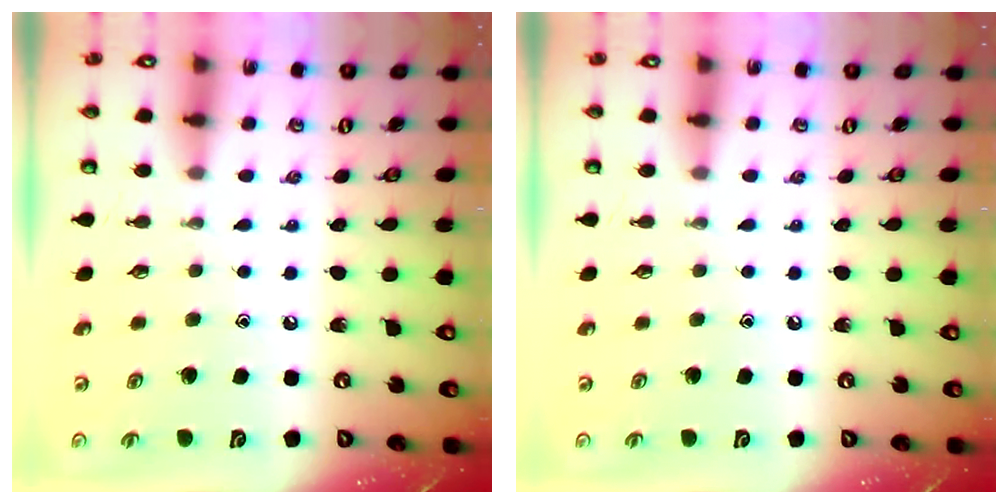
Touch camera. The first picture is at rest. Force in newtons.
{"total": 0.0}